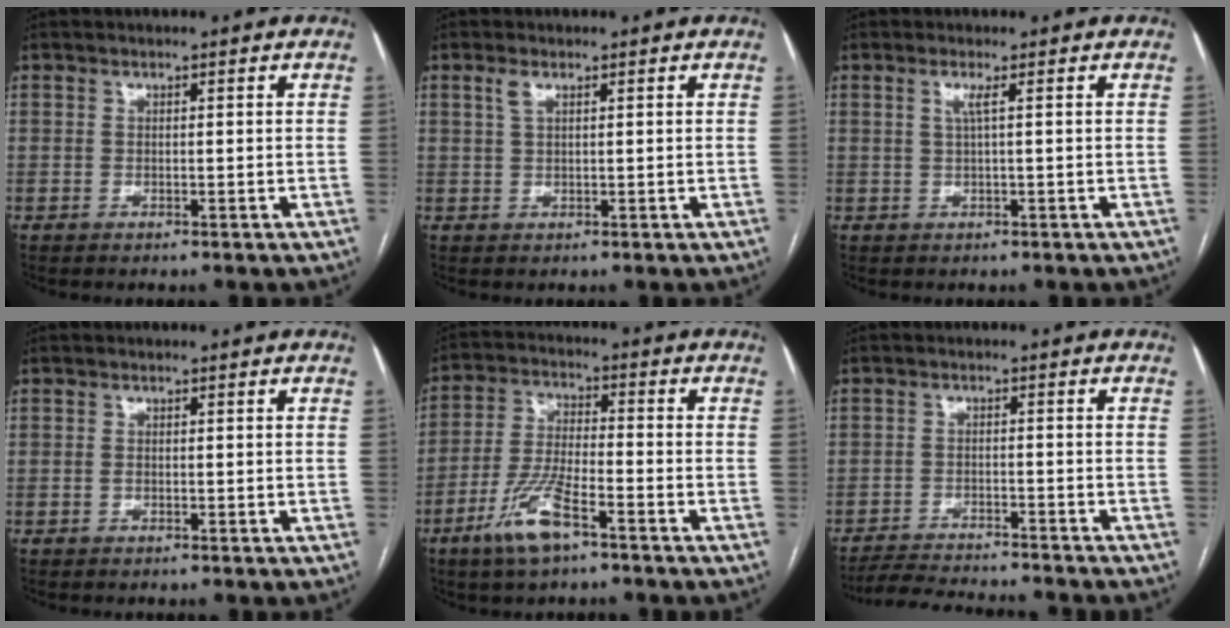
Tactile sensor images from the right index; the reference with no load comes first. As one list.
[{"total": 1.6, "force": [0.9, 0.5, 1.2], "torque": [-0.031, 0.007, 0.021]}, {"total": 1.4, "force": [0.4, -0.3, 1.3], "torque": [-0.031, 0.002, 0.008]}, {"total": 0.6, "force": [-0.2, 0.3, 0.4], "torque": [-0.010, 0.000, -0.004]}, {"total": 9.6, "force": [-5.6, 2.0, 7.5], "torque": [-0.162, -0.010, -0.106]}, {"total": 11.5, "force": [-10.9, 0.7, 3.8], "torque": [-0.058, -0.008, -0.159]}]